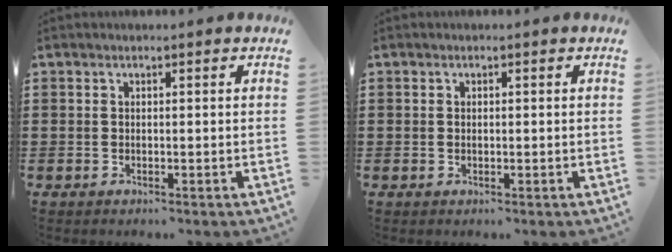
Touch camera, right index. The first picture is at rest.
{"total": 0.6, "force": [0.0, 0.3, 0.5], "torque": [-0.012, -0.002, 0.001]}